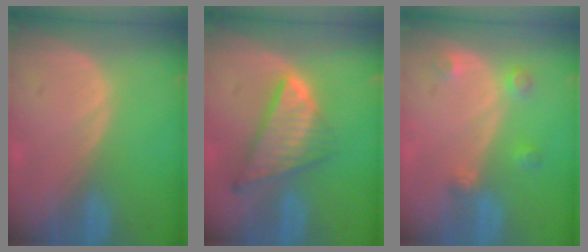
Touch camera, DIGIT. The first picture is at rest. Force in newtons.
{"total": 8.8, "press": 7.5, "slide": 4.5}
{"total": 2.9, "press": 2.8, "slide": 0.8}